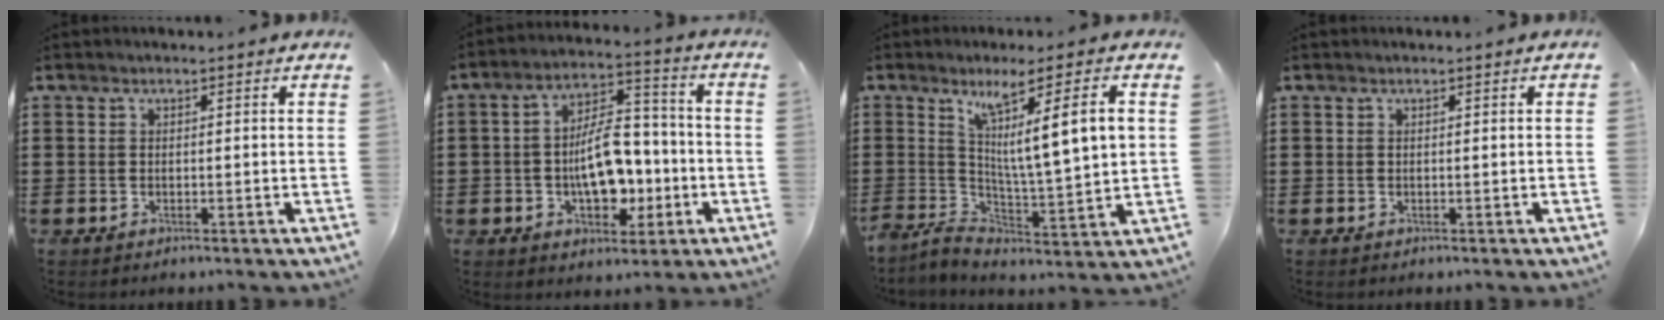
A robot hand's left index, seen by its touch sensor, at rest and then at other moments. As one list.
[{"total": 11.0, "force": [-2.2, 6.4, 8.7], "torque": [-0.147, 0.008, -0.041]}, {"total": 9.9, "force": [3.1, 1.2, 9.3], "torque": [-0.161, -0.012, 0.041]}, {"total": 0.0}]